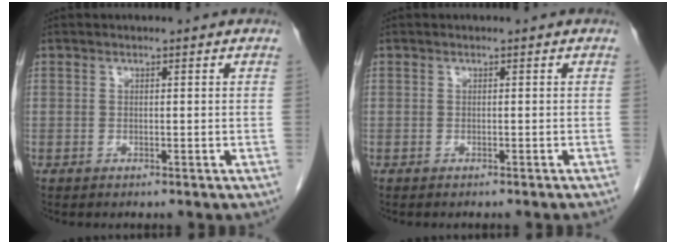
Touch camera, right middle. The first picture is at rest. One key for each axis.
{"total": 1.2, "fx": -1.1, "fy": -0.2, "fz": 0.6, "tx": -0.005, "ty": 0.002, "tz": -0.012}